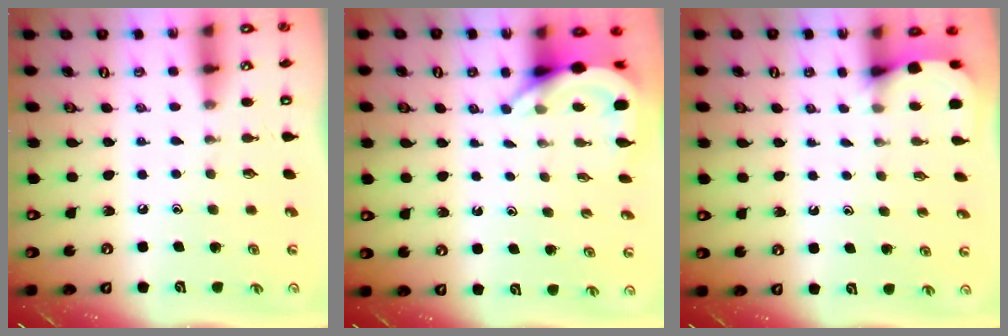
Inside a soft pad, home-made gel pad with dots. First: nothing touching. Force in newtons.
{"total": 4.7, "press": 4.7, "slide": 0.4}
{"total": 3.0, "press": 3.0, "slide": 0.4}